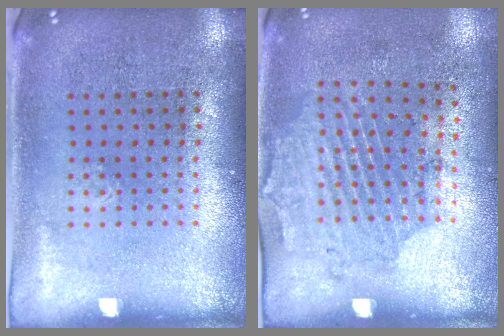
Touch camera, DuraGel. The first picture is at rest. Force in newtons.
{"total": 1.8, "press": 1.2, "slide": 1.3}